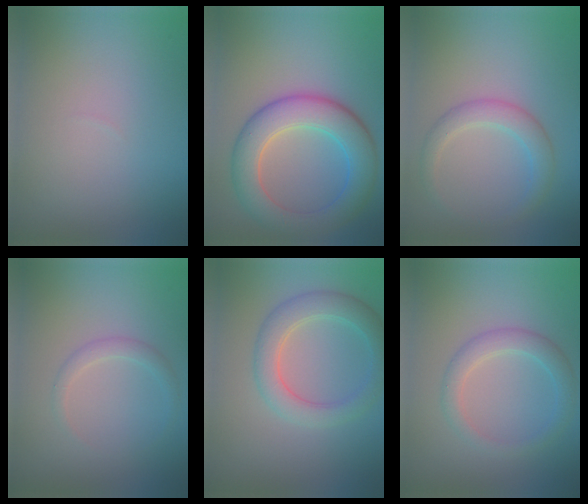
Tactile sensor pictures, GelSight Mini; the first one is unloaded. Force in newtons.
{"total": 7.3, "press": 7.3, "slide": 0.1}
{"total": 2.8, "press": 2.8, "slide": 0.1}
{"total": 1.3, "press": 1.3, "slide": 0.0}
{"total": 3.9, "press": 3.9, "slide": 0.3}
{"total": 2.7, "press": 2.7, "slide": 0.1}